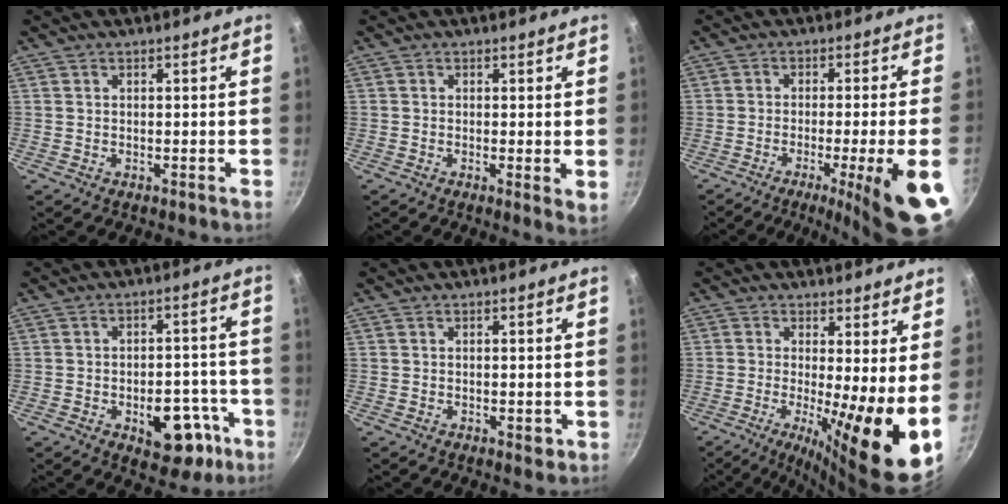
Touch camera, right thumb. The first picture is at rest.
{"total": 1.5, "force": [0.2, 0.3, 1.5], "torque": [-0.022, -0.009, -0.002]}
{"total": 14.1, "force": [-5.6, 0.9, 13.0], "torque": [-0.178, 0.004, -0.076]}
{"total": 12.4, "force": [-5.2, 7.2, 8.6], "torque": [-0.062, 0.035, -0.059]}
{"total": 1.9, "force": [-0.6, 1.0, 1.5], "torque": [-0.019, -0.001, -0.007]}
{"total": 14.1, "force": [-0.8, 3.1, 13.8], "torque": [-0.198, -0.026, -0.012]}